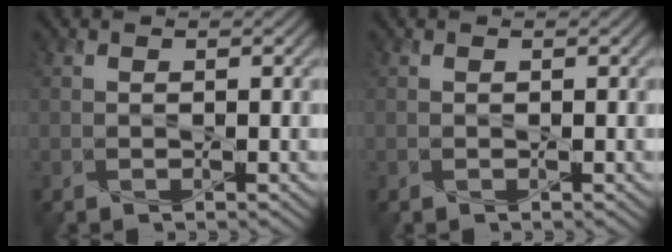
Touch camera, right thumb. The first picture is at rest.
{"total": 0.0}